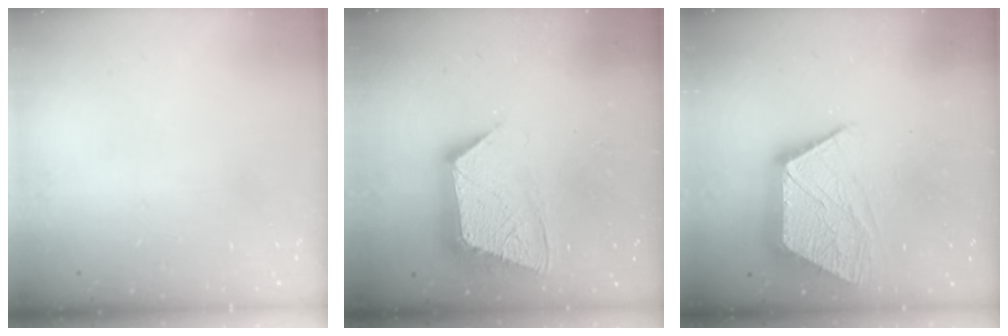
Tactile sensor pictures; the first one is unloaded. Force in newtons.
{"total": 12.6, "press": 12.6, "slide": 1.0}
{"total": 12.4, "press": 12.4, "slide": 0.8}